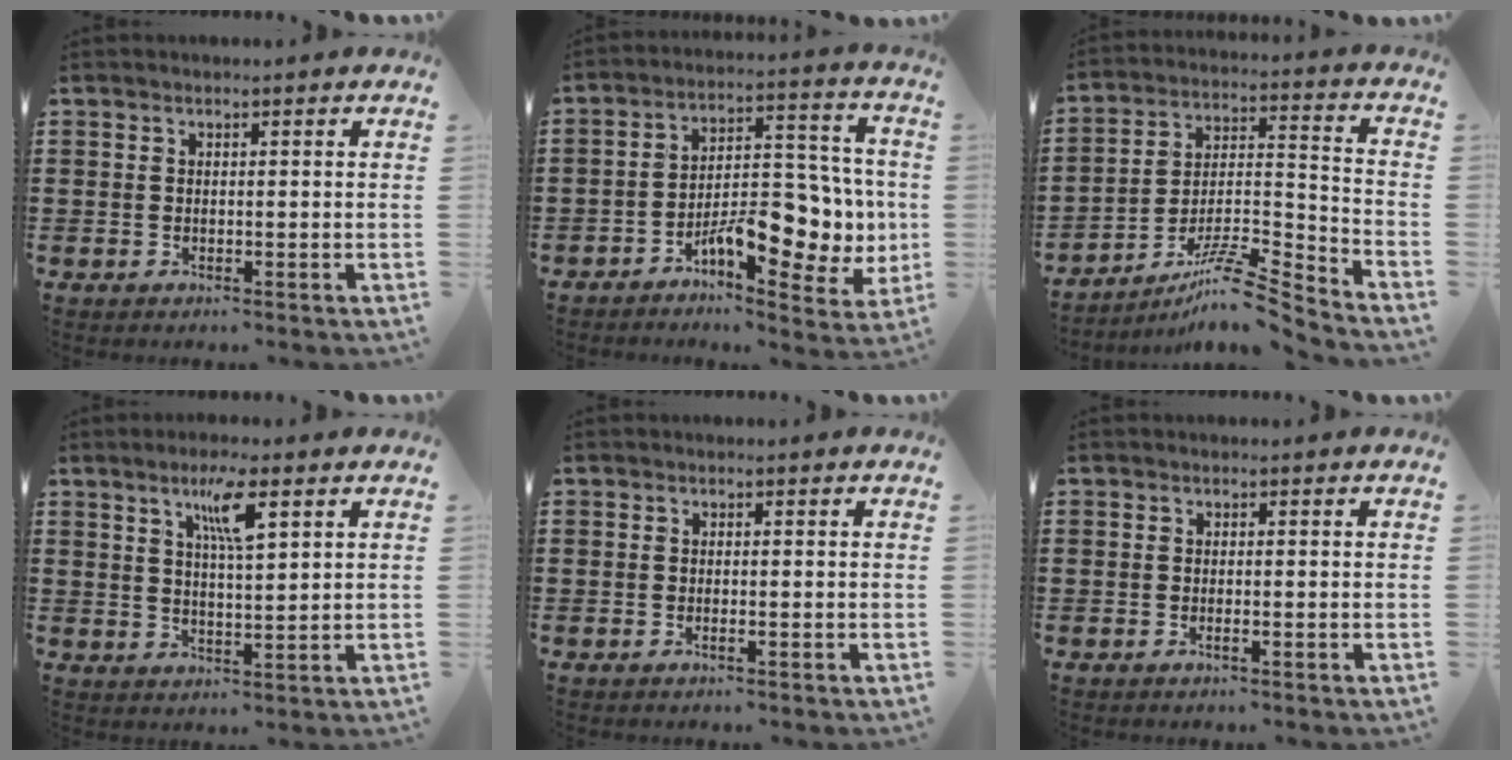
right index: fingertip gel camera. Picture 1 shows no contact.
{"total": 10.4, "force": [-3.5, 5.1, 8.3], "torque": [-0.107, 0.009, -0.059]}
{"total": 9.7, "force": [-8.3, 0.6, 5.0], "torque": [-0.072, 0.011, -0.160]}
{"total": 5.8, "force": [3.2, 0.9, 4.8], "torque": [-0.097, 0.005, 0.050]}
{"total": 0.7, "force": [-0.3, 0.0, 0.6], "torque": [-0.011, -0.003, -0.005]}
{"total": 1.1, "force": [-0.6, 0.0, 1.0], "torque": [-0.017, -0.004, -0.010]}